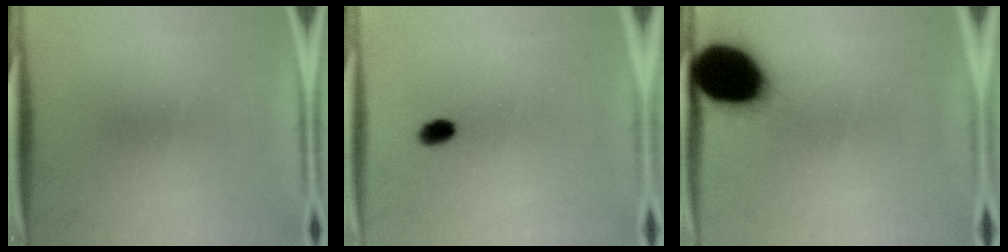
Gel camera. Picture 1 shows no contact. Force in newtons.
{"total": 2.5}
{"total": 20.4}